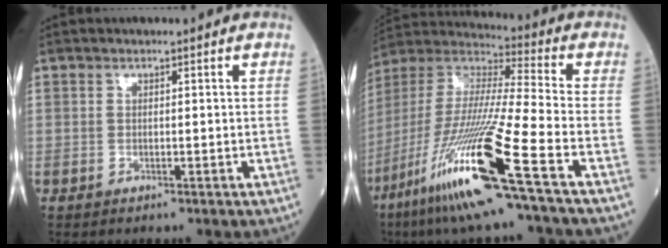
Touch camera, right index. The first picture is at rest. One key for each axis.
{"total": 23.0, "fx": -11.6, "fy": -0.6, "fz": 19.8, "tx": -0.424, "ty": -0.059, "tz": -0.228}